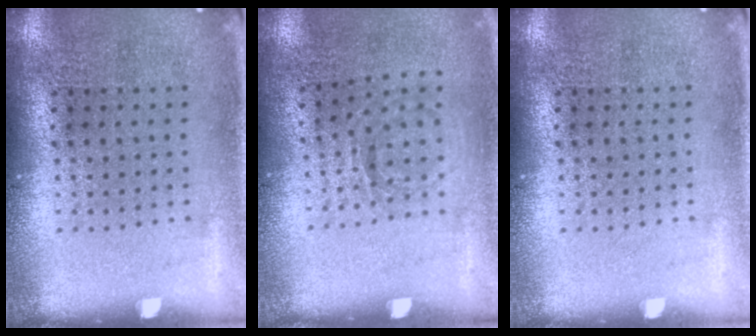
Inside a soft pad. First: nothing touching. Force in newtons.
{"total": 0.9, "press": 0.8, "slide": 0.4}
{"total": 0.0}